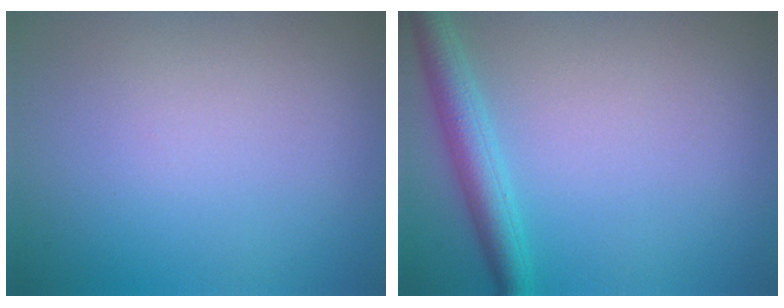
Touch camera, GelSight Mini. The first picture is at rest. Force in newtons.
{"total": 3.3, "press": 3.3, "slide": 0.1}